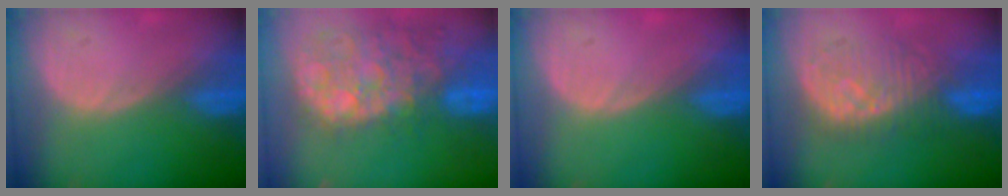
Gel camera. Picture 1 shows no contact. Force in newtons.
{"total": 14.1, "press": 11.6, "slide": 8.1}
{"total": 0.0}
{"total": 8.9, "press": 8.7, "slide": 1.8}